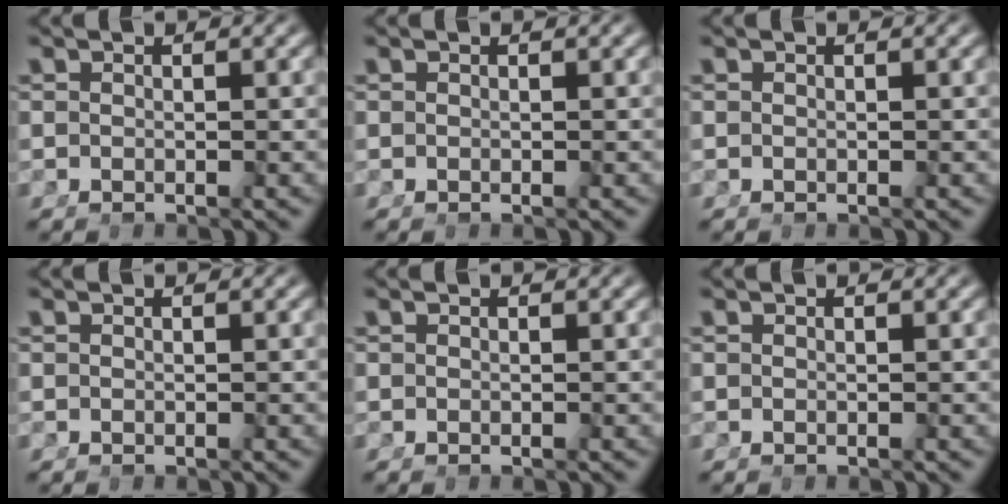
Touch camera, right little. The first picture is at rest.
{"total": 0.0}
{"total": 0.0}
{"total": 0.0}
{"total": 0.0}
{"total": 0.0}